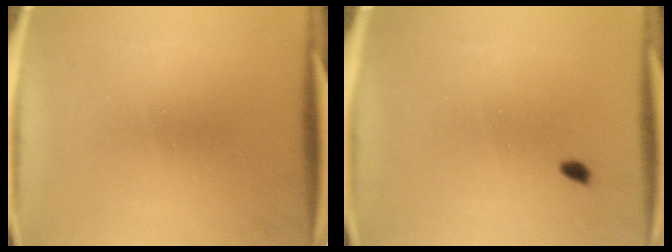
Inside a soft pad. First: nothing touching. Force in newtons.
{"total": 0.9}